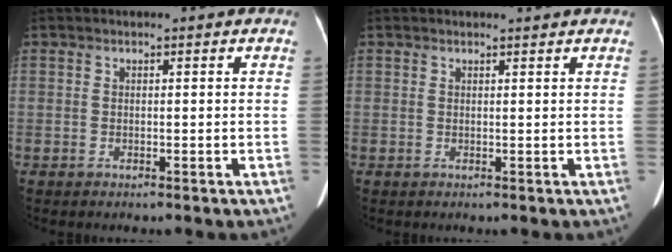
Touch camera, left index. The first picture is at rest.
{"total": 1.0, "force": [1.0, -0.1, 0.1], "torque": [-0.012, 0.000, 0.014]}